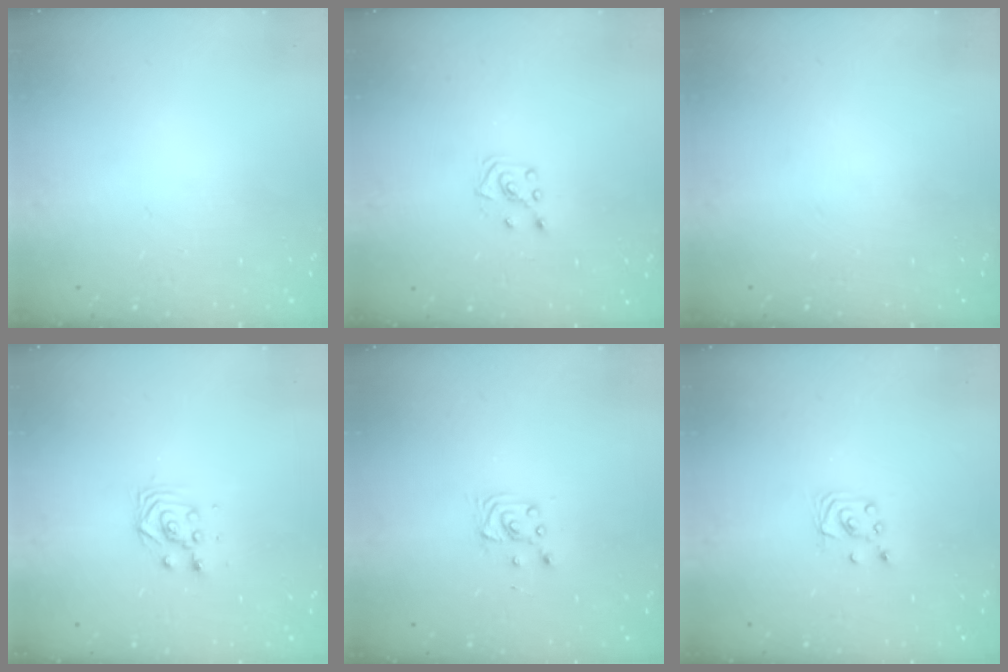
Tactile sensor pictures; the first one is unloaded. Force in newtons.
{"total": 4.4, "press": 4.3, "slide": 0.6}
{"total": 0.0}
{"total": 3.1, "press": 3.1, "slide": 0.0}
{"total": 2.9, "press": 2.9, "slide": 0.4}
{"total": 2.7, "press": 2.7, "slide": 0.2}